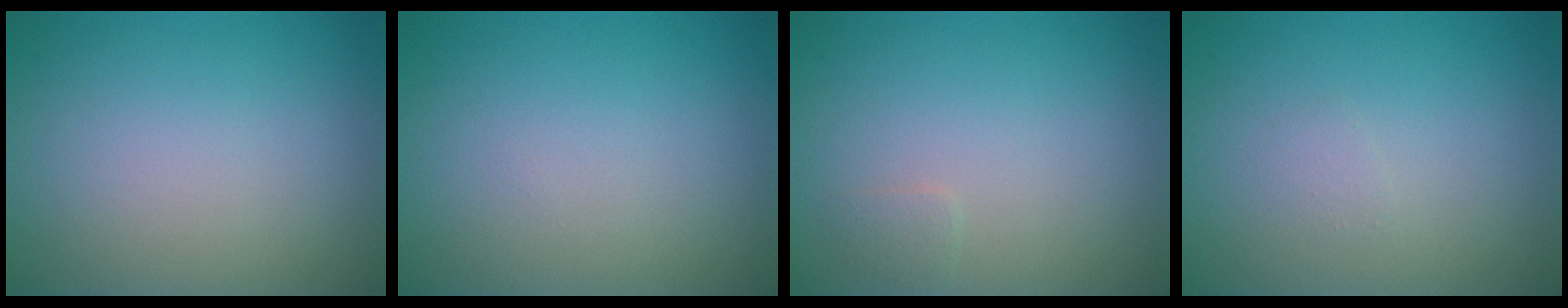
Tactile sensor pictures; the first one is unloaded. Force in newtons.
{"total": 0.0}
{"total": 0.7, "press": 0.7, "slide": 0.0}
{"total": 0.6, "press": 0.6, "slide": 0.0}